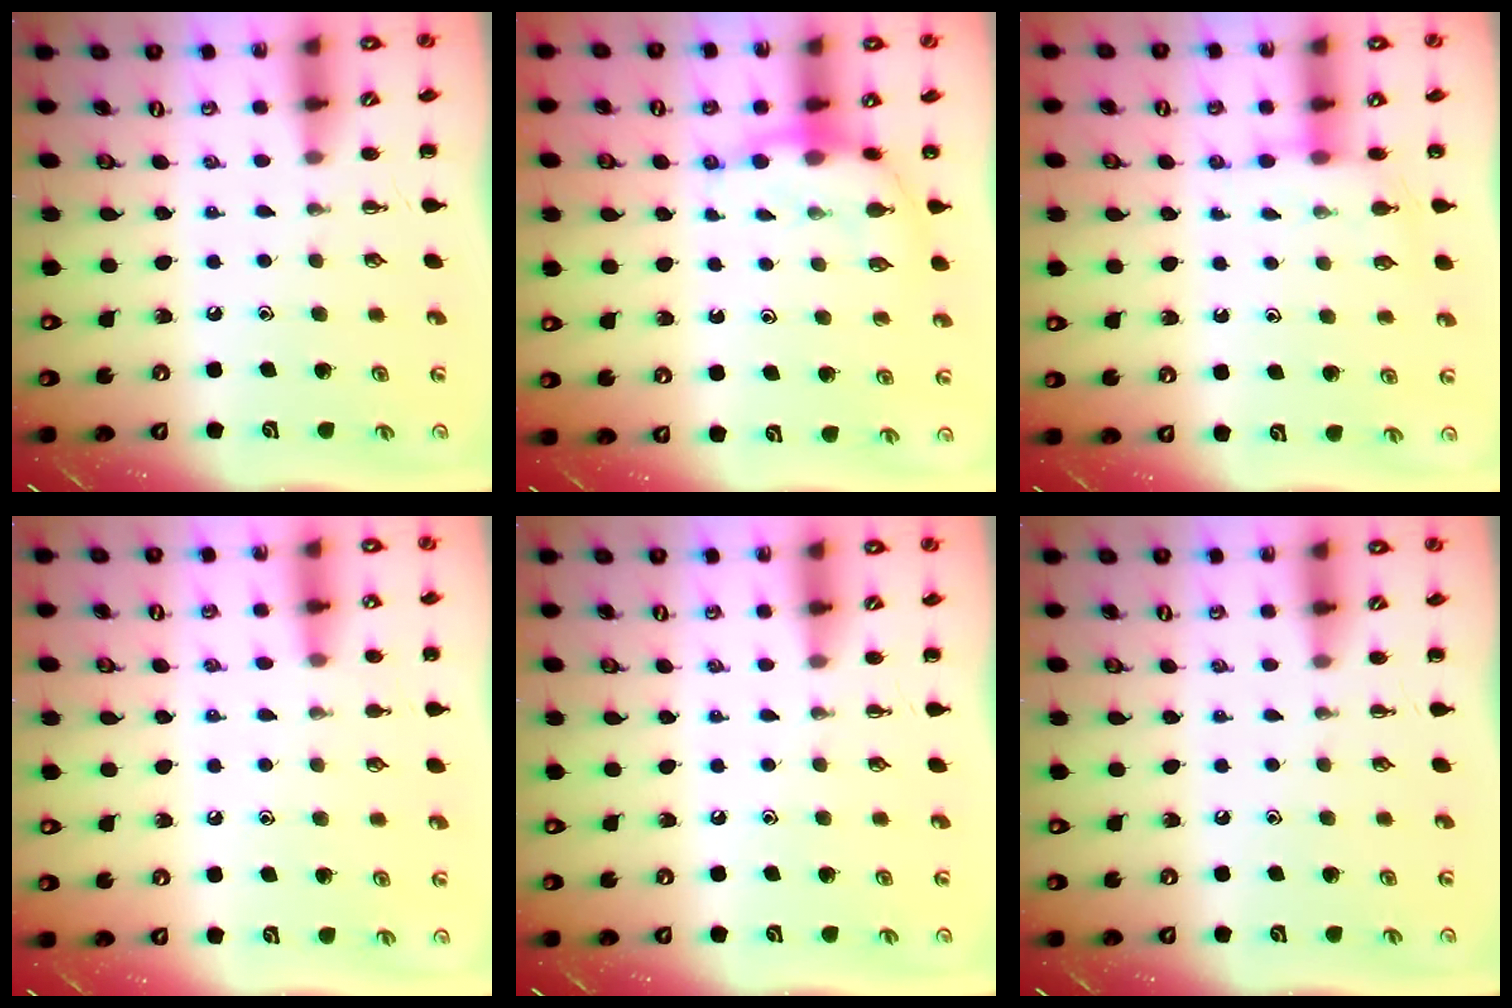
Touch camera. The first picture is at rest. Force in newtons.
{"total": 7.3, "press": 7.2, "slide": 1.1}
{"total": 5.7, "press": 5.6, "slide": 1.1}
{"total": 6.5, "press": 6.2, "slide": 1.9}
{"total": 0.0}
{"total": 0.0}